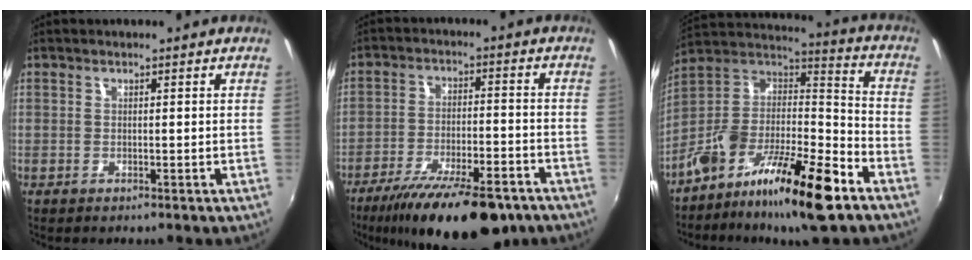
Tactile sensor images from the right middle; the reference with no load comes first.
{"total": 19.5, "force": [-14.3, 5.8, 12.0], "torque": [-0.215, -0.038, -0.212]}
{"total": 19.6, "force": [-11.8, 5.0, 14.8], "torque": [-0.261, -0.004, -0.214]}